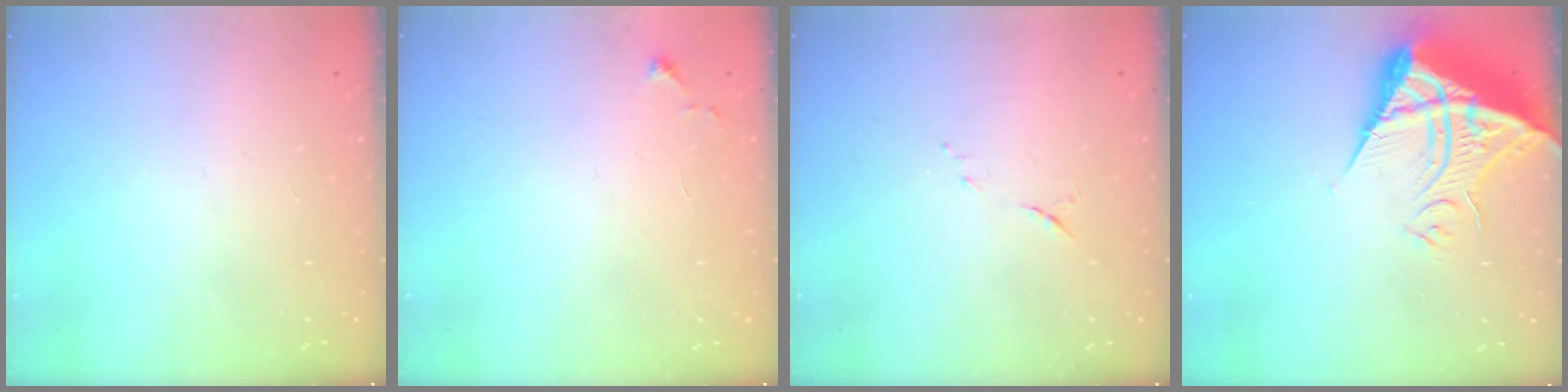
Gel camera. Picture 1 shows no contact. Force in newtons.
{"total": 3.2, "press": 3.2, "slide": 0.6}
{"total": 5.5, "press": 5.4, "slide": 1.1}
{"total": 13.2, "press": 13.1, "slide": 1.2}